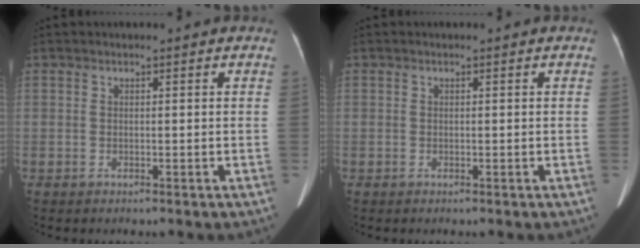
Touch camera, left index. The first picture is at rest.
{"total": 0.0}